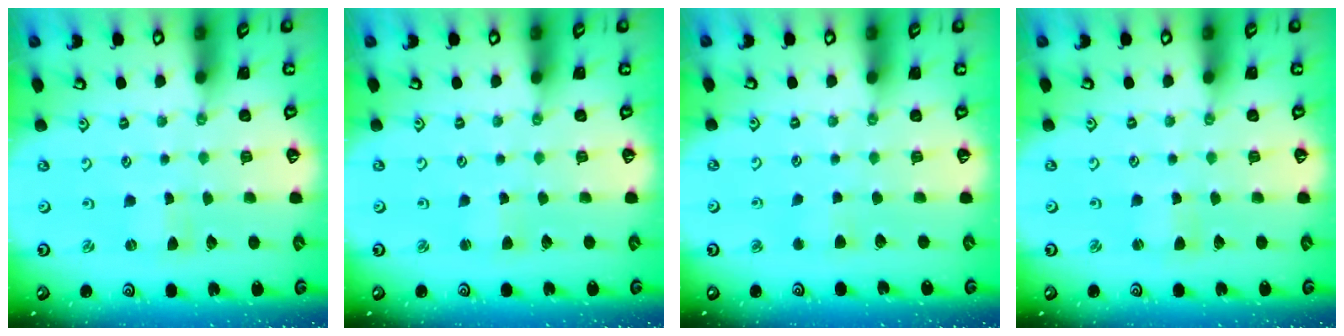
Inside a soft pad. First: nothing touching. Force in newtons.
{"total": 2.2, "press": 2.2, "slide": 0.3}
{"total": 2.7, "press": 2.7, "slide": 0.4}
{"total": 1.3, "press": 1.2, "slide": 0.2}